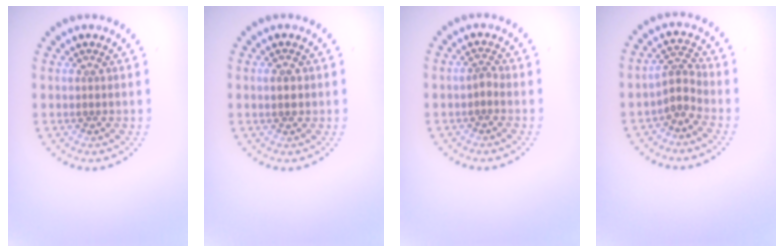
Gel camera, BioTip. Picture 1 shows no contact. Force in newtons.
{"total": 1.2, "press": 1.2, "slide": 0.1}
{"total": 0.9, "press": 0.7, "slide": 0.5}
{"total": 2.2, "press": 1.5, "slide": 1.5}